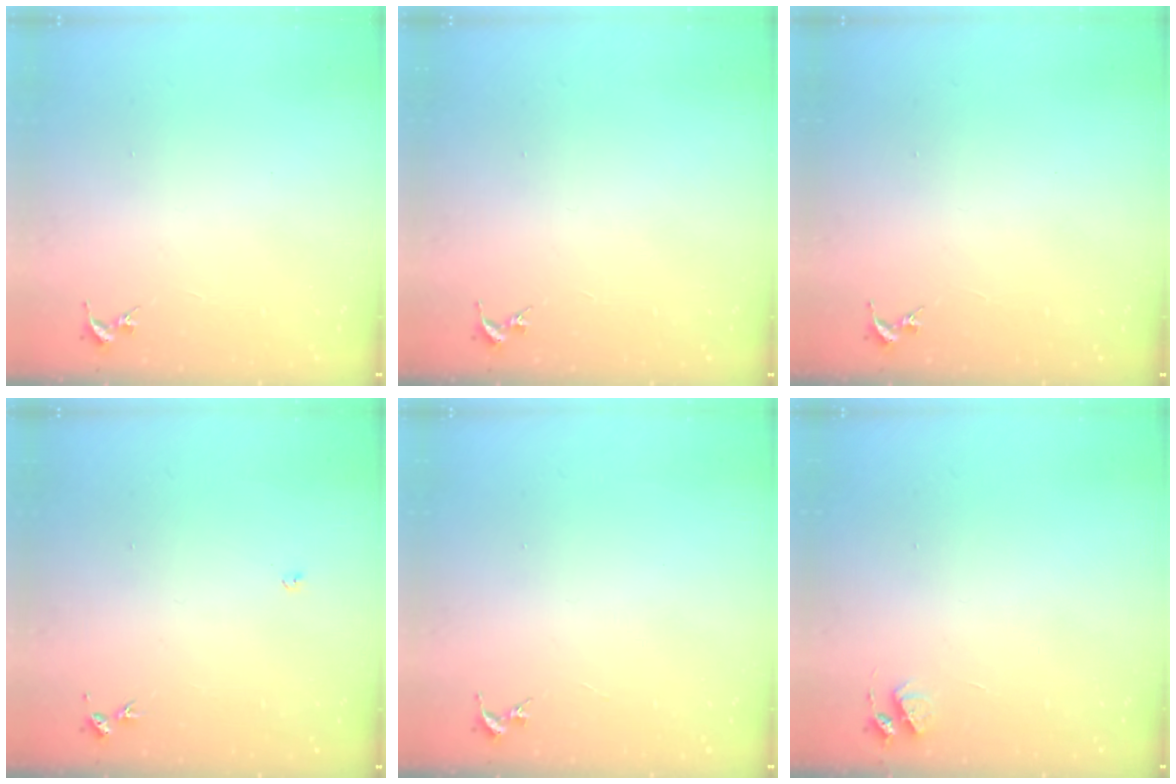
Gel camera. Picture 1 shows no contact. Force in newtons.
{"total": 0.0}
{"total": 0.0}
{"total": 2.7, "press": 2.7, "slide": 0.5}
{"total": 0.0}
{"total": 4.4, "press": 4.3, "slide": 0.6}